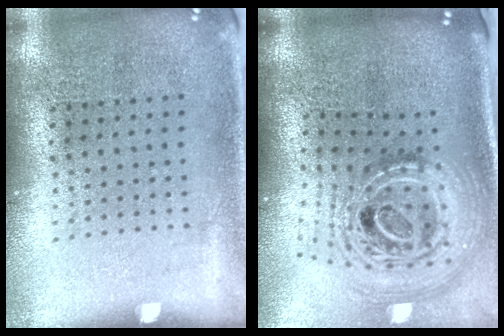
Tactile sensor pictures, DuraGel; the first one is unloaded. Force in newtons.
{"total": 3.0, "press": 2.0, "slide": 2.2}